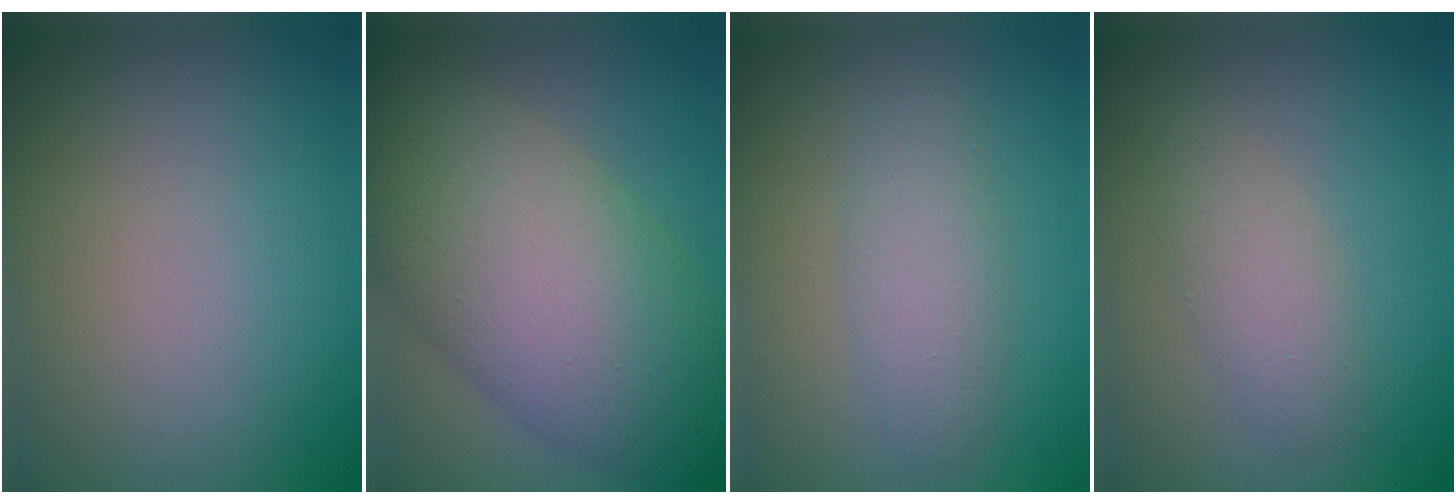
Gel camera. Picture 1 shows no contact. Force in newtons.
{"total": 12.7, "press": 12.7, "slide": 0.2}
{"total": 2.9, "press": 2.9, "slide": 0.1}
{"total": 3.7, "press": 3.7, "slide": 0.1}